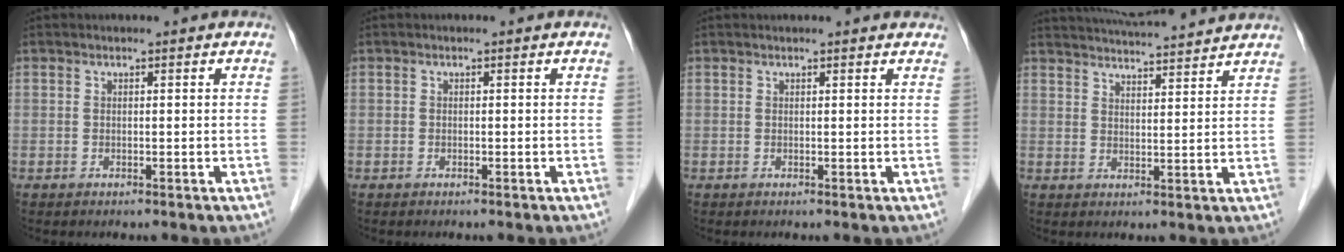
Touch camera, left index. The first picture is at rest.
{"total": 0.0}
{"total": 4.3, "force": [4.0, 0.8, 1.4], "torque": [-0.012, 0.019, 0.038]}
{"total": 13.7, "force": [13.0, 0.8, 4.3], "torque": [-0.077, 0.023, 0.183]}